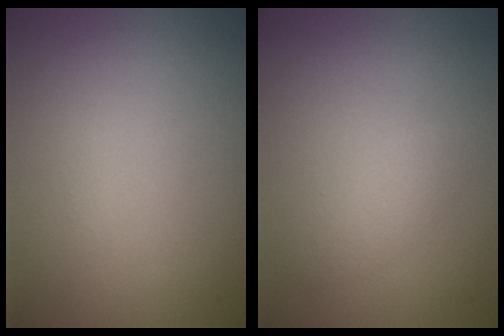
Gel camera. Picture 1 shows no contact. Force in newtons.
{"total": 1.7, "press": 1.7, "slide": 0.0}